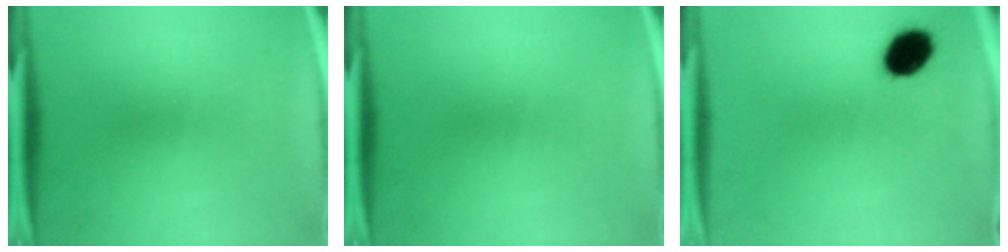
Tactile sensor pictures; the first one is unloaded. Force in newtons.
{"total": 0.0}
{"total": 8.2}